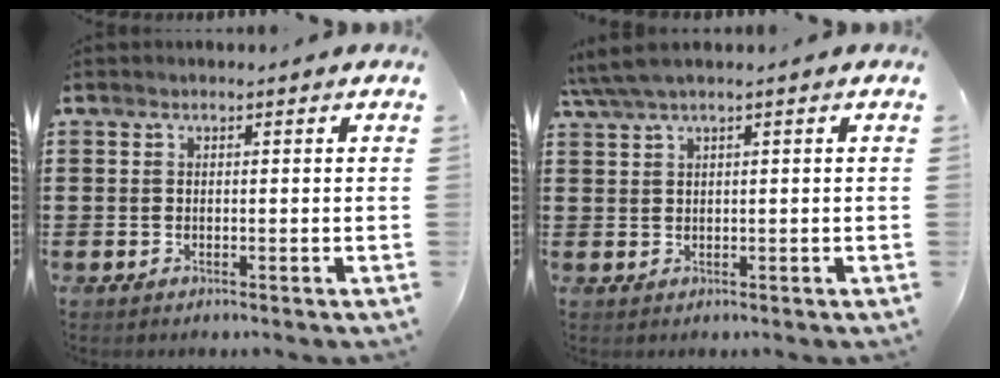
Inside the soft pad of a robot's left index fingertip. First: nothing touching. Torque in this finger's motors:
{"motor_torque": [0.41, -0.58, 0.87, 0.21]}